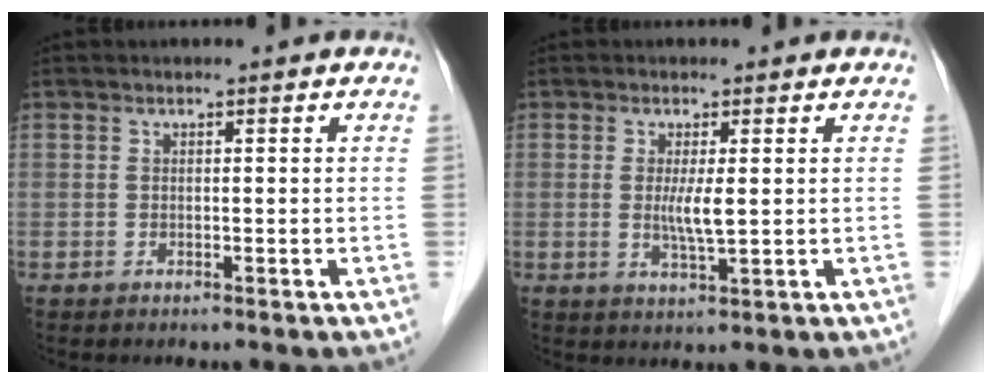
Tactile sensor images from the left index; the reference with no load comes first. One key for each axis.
{"total": 3.5, "fx": 0.3, "fy": 0.3, "fz": 3.5, "tx": -0.070, "ty": -0.007, "tz": 0.008}